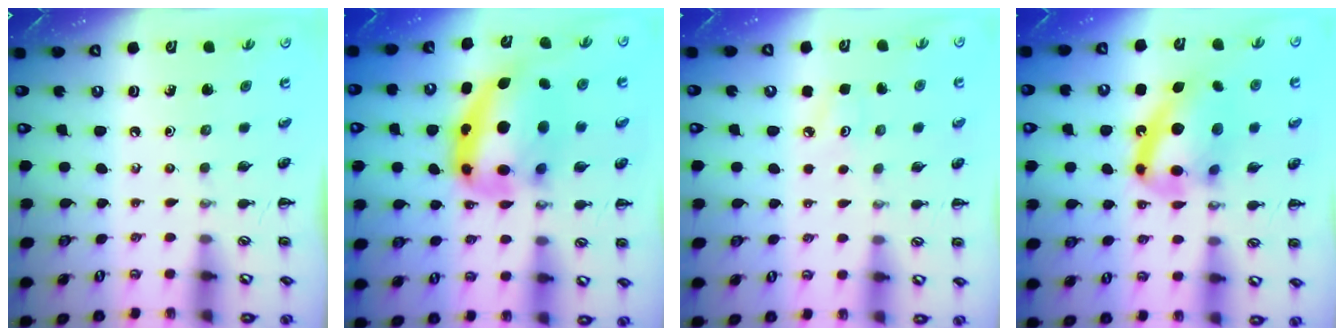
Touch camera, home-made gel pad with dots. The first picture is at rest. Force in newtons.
{"total": 14.9, "press": 14.4, "slide": 3.7}
{"total": 4.8, "press": 4.6, "slide": 1.3}
{"total": 16.5, "press": 16.1, "slide": 3.5}